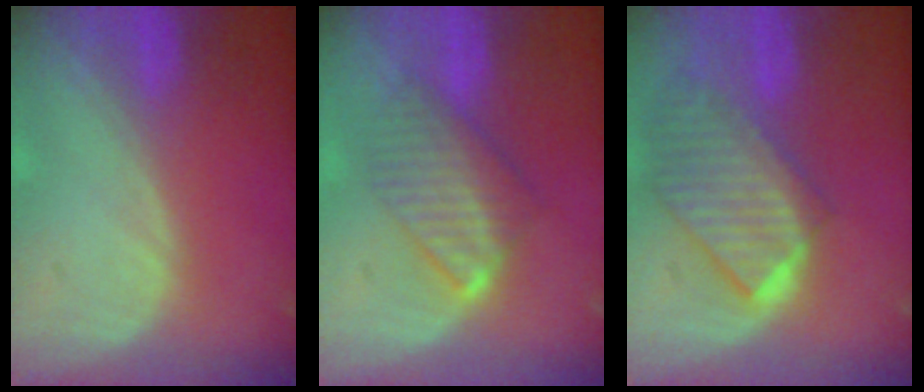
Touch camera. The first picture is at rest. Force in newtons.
{"total": 6.4, "press": 6.3, "slide": 0.8}
{"total": 9.8, "press": 8.6, "slide": 4.8}